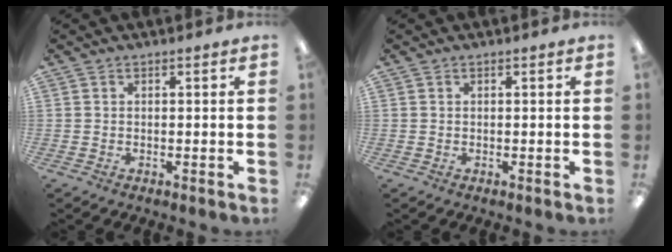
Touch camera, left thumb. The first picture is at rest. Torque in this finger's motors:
{"motor_torque": [-0.04, 0.05, -0.08, -0.17, 0.00]}